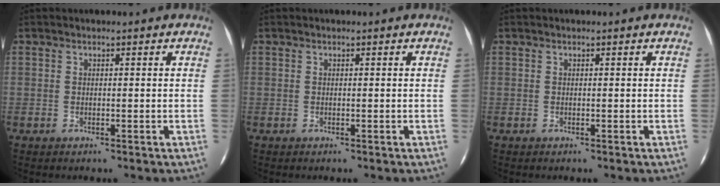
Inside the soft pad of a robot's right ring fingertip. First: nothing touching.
{"total": 0.0}
{"total": 0.0}